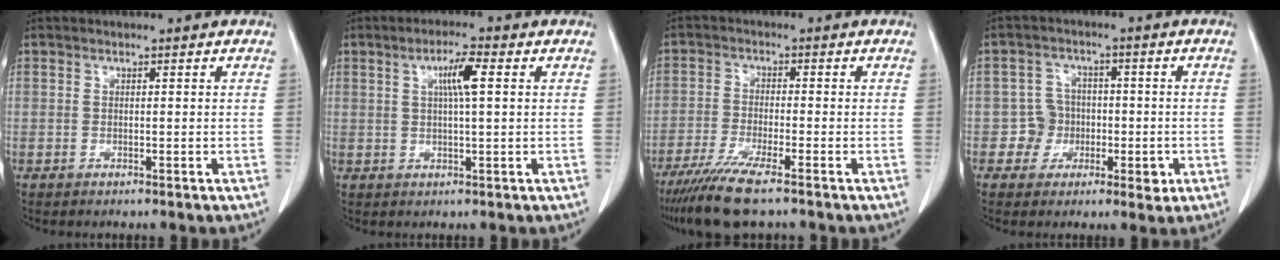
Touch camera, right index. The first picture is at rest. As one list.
[{"total": 4.6, "force": [1.3, 0.3, 4.4], "torque": [-0.081, 0.004, 0.022]}, {"total": 8.3, "force": [-6.2, 0.4, 5.6], "torque": [-0.103, -0.023, -0.110]}, {"total": 5.3, "force": [-1.2, 5.1, 1.1], "torque": [0.002, 0.017, -0.014]}]